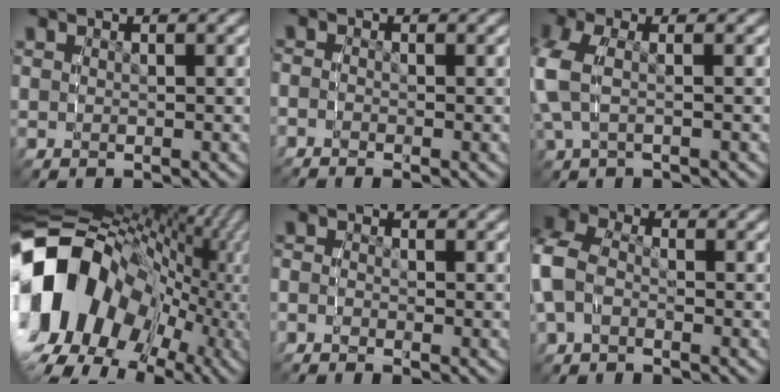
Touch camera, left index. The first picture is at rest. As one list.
[{"total": 1.5, "force": [-1.2, 0.8, 0.3], "torque": [-0.016, -0.007, -0.031]}, {"total": 4.0, "force": [-0.2, 2.5, 3.1], "torque": [-0.094, -0.004, -0.006]}, {"total": 27.2, "force": [-0.5, 19.5, 19.0], "torque": [-0.334, -0.008, -0.025]}, {"total": 1.8, "force": [-1.4, 1.0, 0.3], "torque": [-0.017, -0.009, -0.033]}, {"total": 5.5, "force": [-0.7, 4.8, 2.7], "torque": [-0.081, -0.003, -0.027]}]